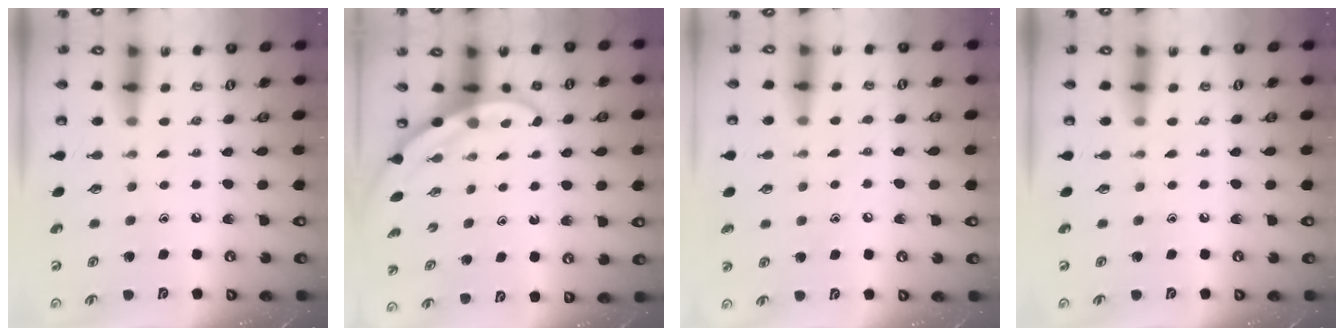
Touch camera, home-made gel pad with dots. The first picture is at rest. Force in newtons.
{"total": 3.7, "press": 3.7, "slide": 0.2}
{"total": 4.3, "press": 4.3, "slide": 0.5}
{"total": 0.0}